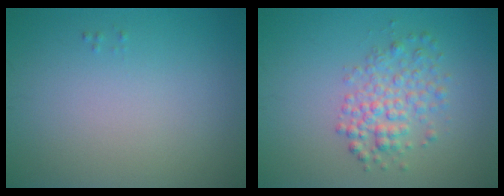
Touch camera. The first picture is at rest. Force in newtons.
{"total": 3.4, "press": 3.4, "slide": 0.1}